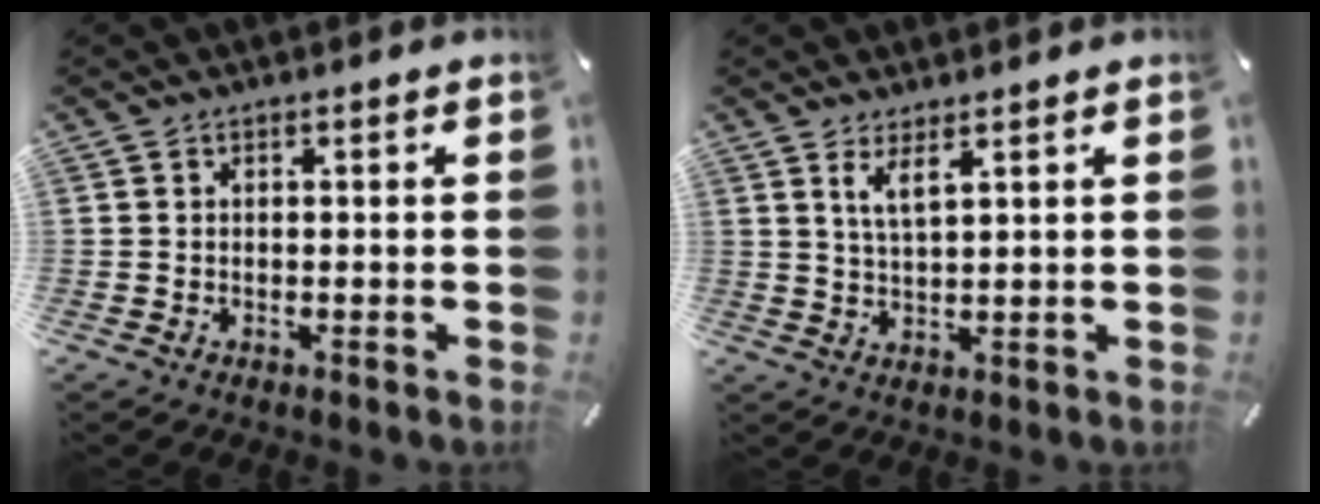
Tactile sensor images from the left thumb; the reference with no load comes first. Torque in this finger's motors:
{"motor_torque": [0.75, 0.68, 0.51, -0.53, 0.13]}